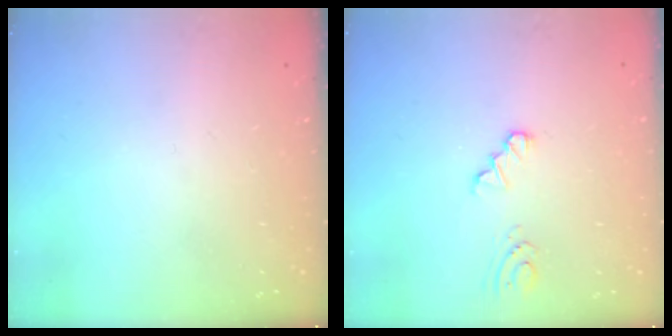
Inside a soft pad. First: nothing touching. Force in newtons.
{"total": 1.4, "press": 1.4, "slide": 0.2}